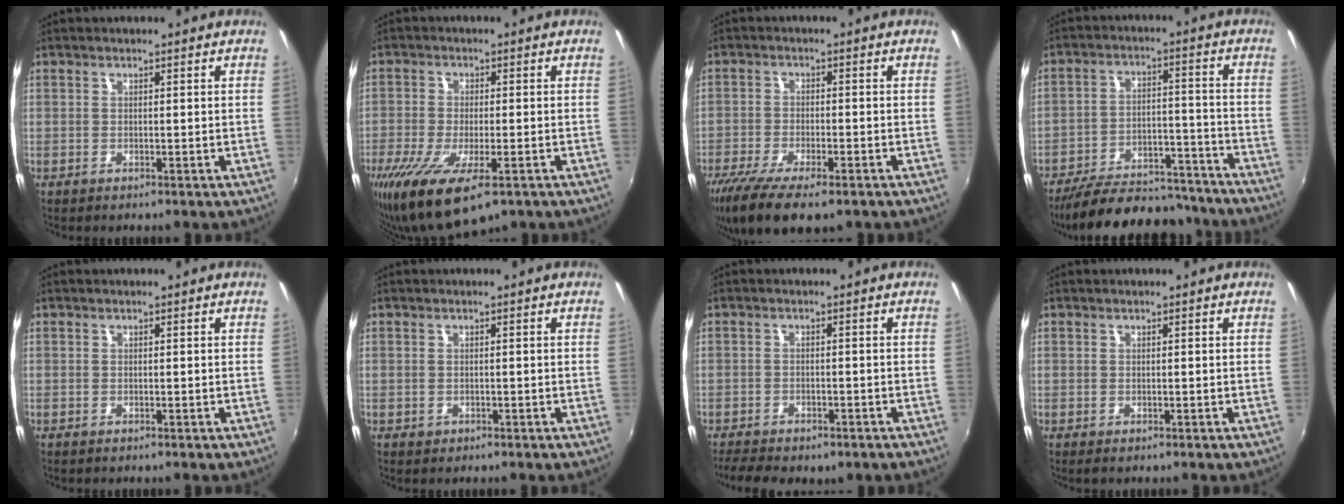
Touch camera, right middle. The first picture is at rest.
{"total": 13.2, "force": [-7.8, 4.5, 9.7], "torque": [-0.209, -0.055, -0.131]}
{"total": 14.4, "force": [-10.0, 4.6, 9.3], "torque": [-0.201, -0.056, -0.170]}
{"total": 22.0, "force": [-19.2, 7.1, 8.0], "torque": [-0.159, 0.016, -0.256]}
{"total": 0.0}
{"total": 0.8, "force": [-0.5, 0.7, 0.2], "torque": [-0.005, -0.003, -0.004]}
{"total": 8.7, "force": [-6.6, 3.6, 4.3], "torque": [-0.105, -0.026, -0.098]}
{"total": 0.0}